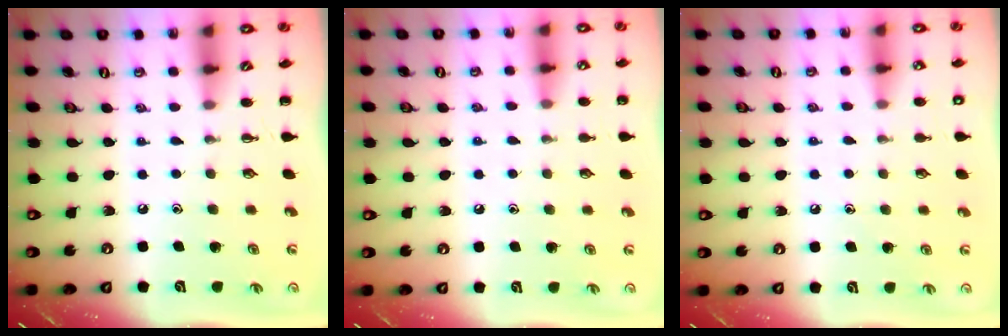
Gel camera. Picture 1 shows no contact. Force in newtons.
{"total": 6.2, "press": 5.8, "slide": 2.1}
{"total": 6.9, "press": 6.6, "slide": 1.9}